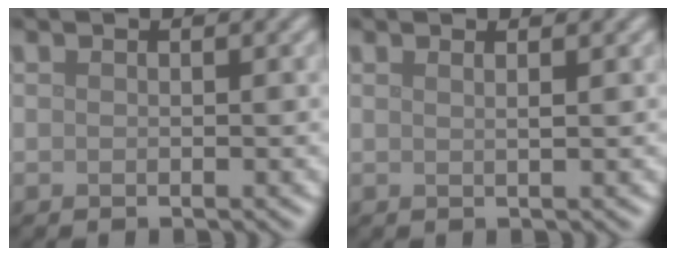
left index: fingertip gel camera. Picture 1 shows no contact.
{"total": 1.6, "force": [0.9, 0.7, 1.1], "torque": [-0.001, -0.001, -0.003]}